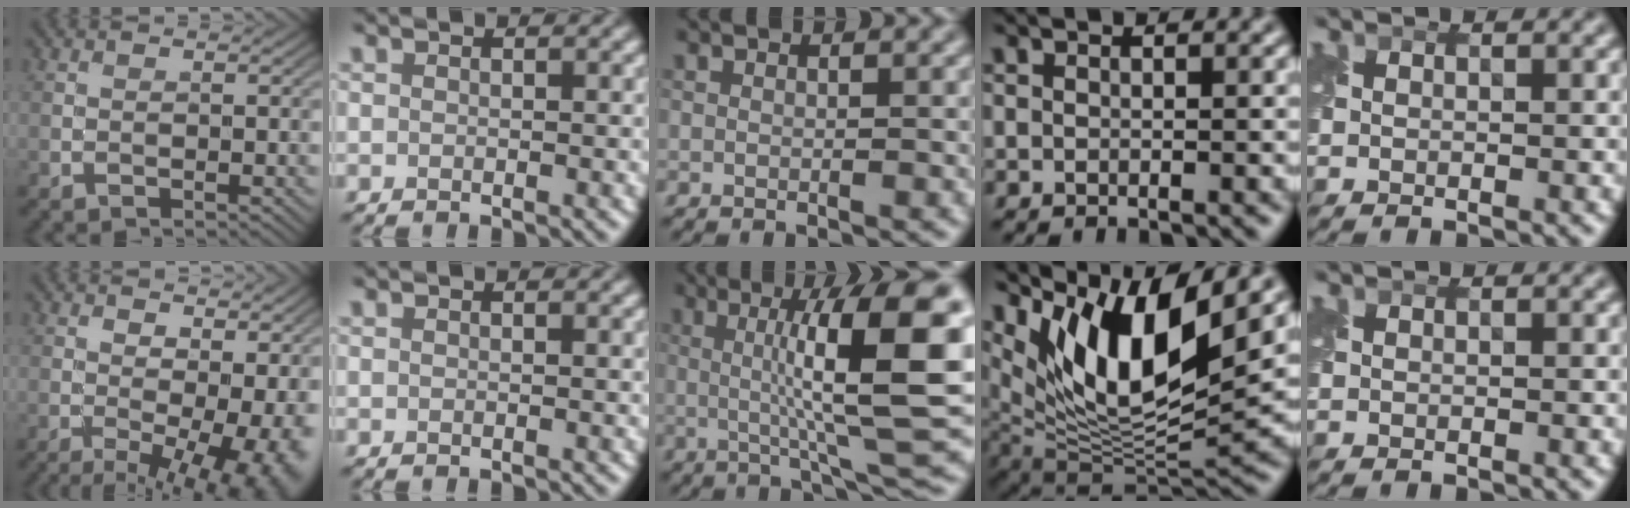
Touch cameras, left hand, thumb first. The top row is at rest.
{"thumb": {"total": 11.9, "force": [-3.5, 4.5, 10.4], "torque": [-0.150, -0.020, -0.040]}, "middle": {"total": 11.6, "force": [1.6, 2.0, 11.3], "torque": [-0.157, 0.007, 0.028]}, "ring": {"total": 11.4, "force": [5.9, 4.0, 8.8], "torque": [-0.154, -0.009, 0.118]}}